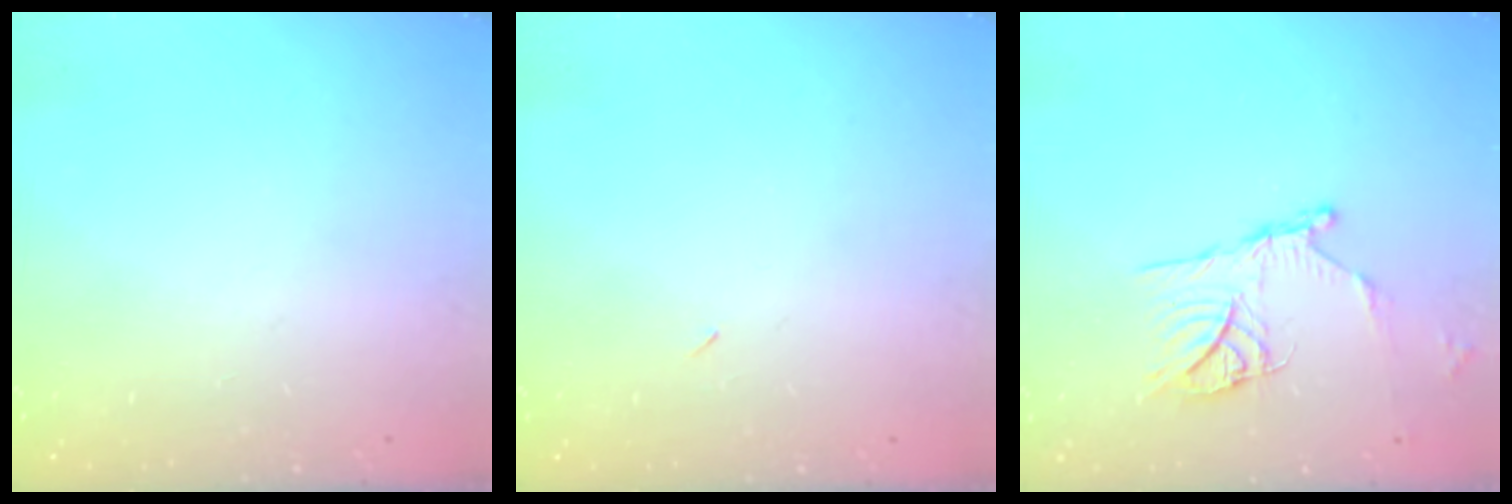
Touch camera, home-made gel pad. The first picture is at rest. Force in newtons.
{"total": 2.2, "press": 1.8, "slide": 1.2}
{"total": 13.6, "press": 13.5, "slide": 1.3}